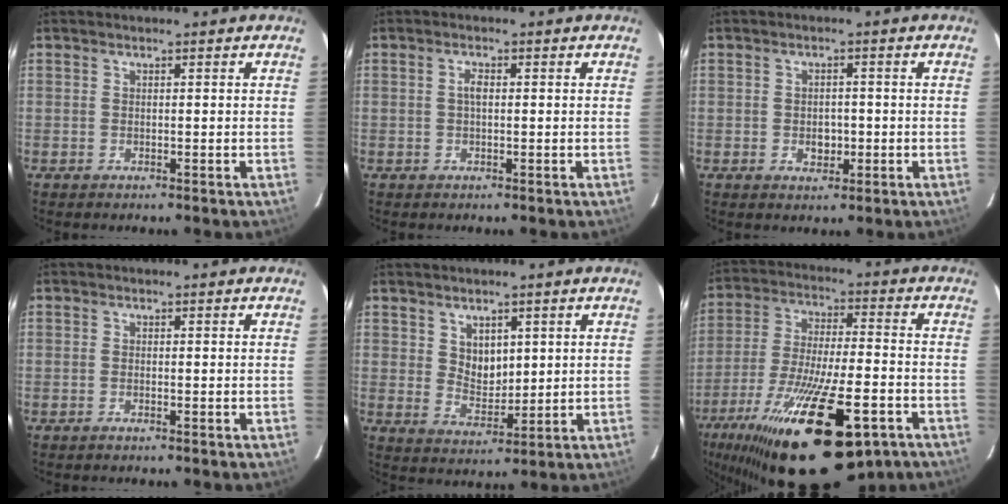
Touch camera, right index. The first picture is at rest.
{"total": 1.5, "force": [0.1, 0.7, 1.4], "torque": [-0.027, 0.005, -0.001]}
{"total": 3.3, "force": [-0.8, 2.5, 2.1], "torque": [-0.036, 0.003, -0.008]}
{"total": 0.5, "force": [-0.3, -0.1, 0.4], "torque": [-0.009, 0.001, -0.009]}
{"total": 5.4, "force": [2.2, 3.8, 3.0], "torque": [-0.046, -0.002, 0.048]}
{"total": 28.9, "force": [-17.3, 9.5, 21.1], "torque": [-0.396, -0.054, -0.267]}